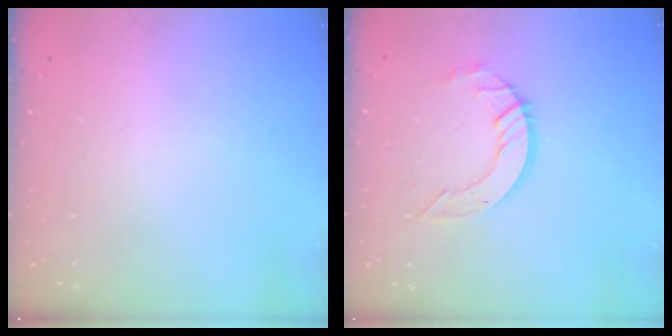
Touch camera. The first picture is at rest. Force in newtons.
{"total": 8.7, "press": 8.6, "slide": 0.8}